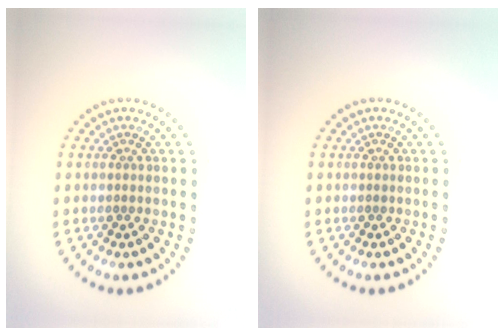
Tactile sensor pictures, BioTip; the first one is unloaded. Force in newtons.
{"total": 0.0}